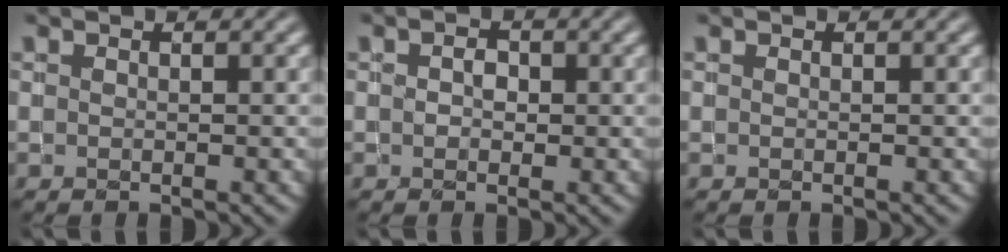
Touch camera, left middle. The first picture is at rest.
{"total": 1.4, "force": [-0.1, 1.1, 0.9], "torque": [-0.016, 0.004, -0.005]}
{"total": 0.0}